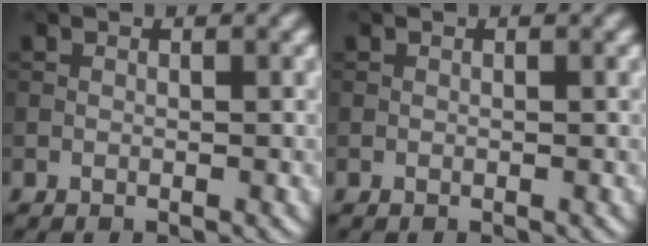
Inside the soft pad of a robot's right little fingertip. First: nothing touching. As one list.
[{"total": 0.0}]